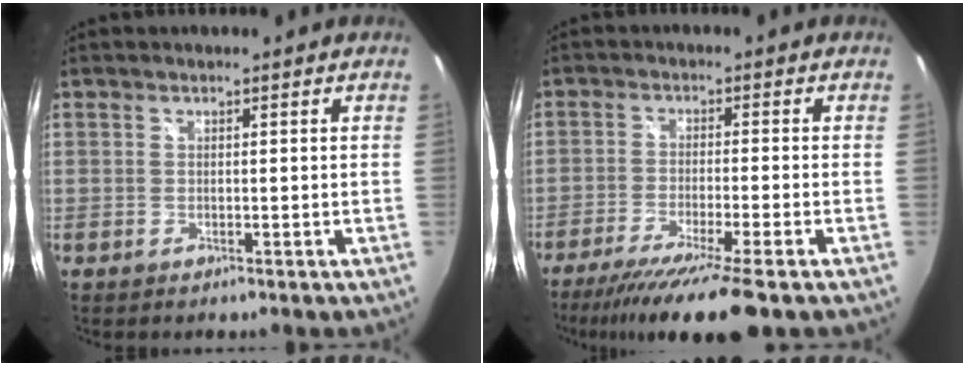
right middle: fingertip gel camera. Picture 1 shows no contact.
{"total": 13.4, "force": [-10.5, -0.7, 8.2], "torque": [-0.160, -0.042, -0.170]}